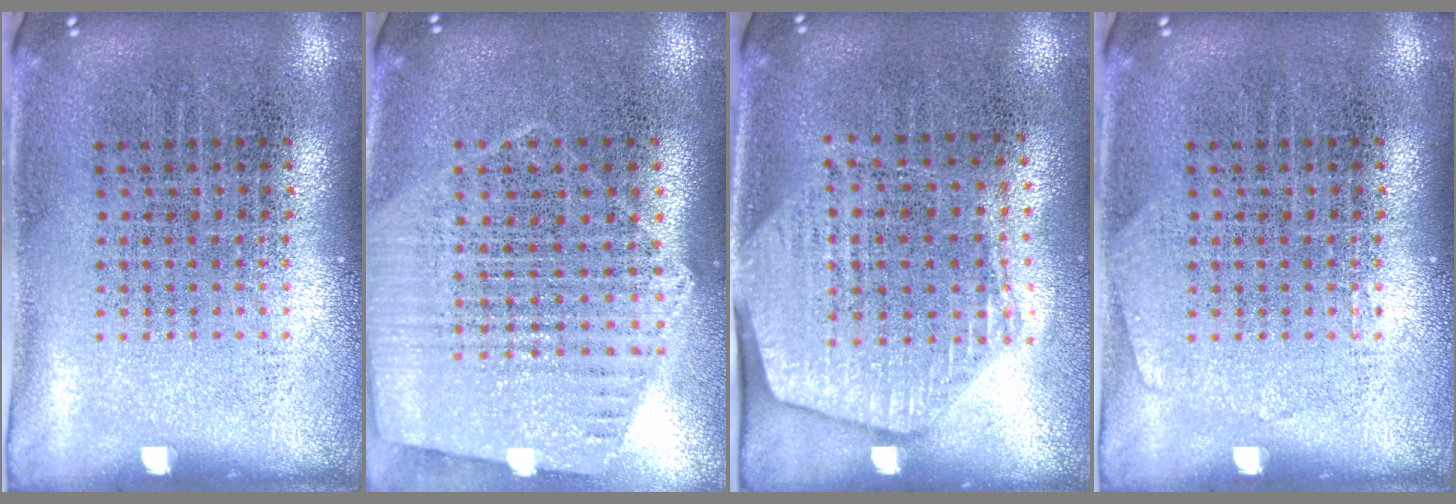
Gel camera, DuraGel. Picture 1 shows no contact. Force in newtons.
{"total": 1.2, "press": 1.2, "slide": 0.3}
{"total": 1.7, "press": 1.5, "slide": 0.7}
{"total": 0.6, "press": 0.6, "slide": 0.1}